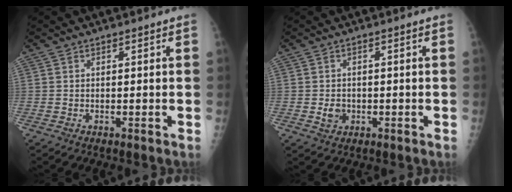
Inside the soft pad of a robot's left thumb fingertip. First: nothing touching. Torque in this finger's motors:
{"motor_torque": [-0.36, -0.14, 0.01, 0.00, -0.01]}